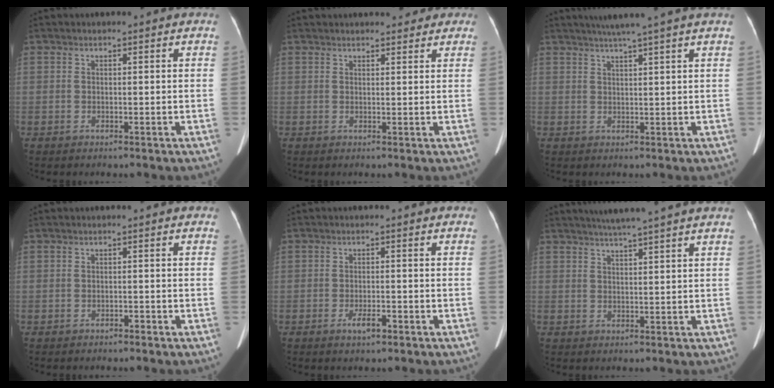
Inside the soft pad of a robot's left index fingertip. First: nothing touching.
{"total": 6.6, "force": [5.7, 2.2, 2.4], "torque": [-0.020, 0.019, 0.067]}
{"total": 6.0, "force": [4.6, -1.6, 3.4], "torque": [-0.049, 0.014, 0.068]}
{"total": 0.7, "force": [-0.6, 0.2, 0.2], "torque": [-0.006, 0.000, -0.009]}
{"total": 2.4, "force": [-1.4, 0.7, 1.8], "torque": [-0.032, 0.000, -0.022]}
{"total": 7.2, "force": [6.1, -1.3, 3.7], "torque": [-0.056, 0.018, 0.081]}